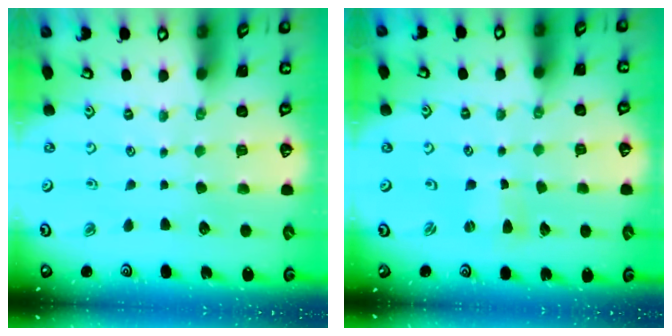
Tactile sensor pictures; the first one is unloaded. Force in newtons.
{"total": 0.7, "press": 0.7, "slide": 0.3}